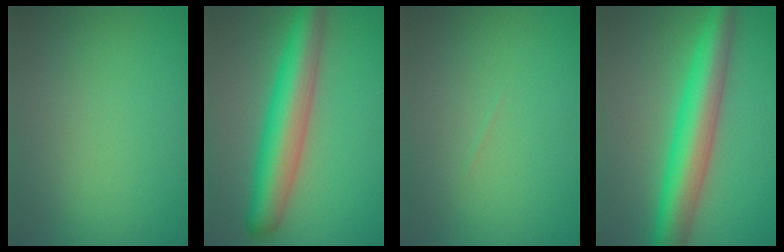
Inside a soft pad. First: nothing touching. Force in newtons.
{"total": 7.6, "press": 7.5, "slide": 0.3}
{"total": 0.0}
{"total": 7.2, "press": 7.2, "slide": 0.1}